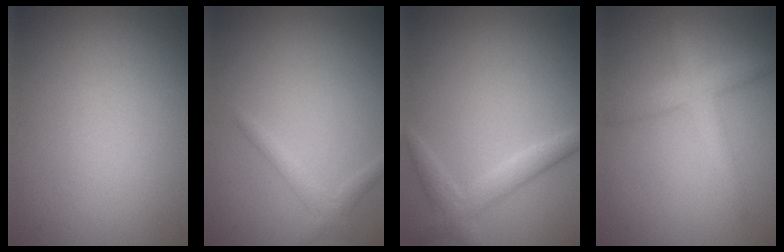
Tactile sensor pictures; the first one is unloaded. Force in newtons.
{"total": 1.5, "press": 1.5, "slide": 0.1}
{"total": 2.5, "press": 2.5, "slide": 0.1}
{"total": 2.9, "press": 2.9, "slide": 0.1}